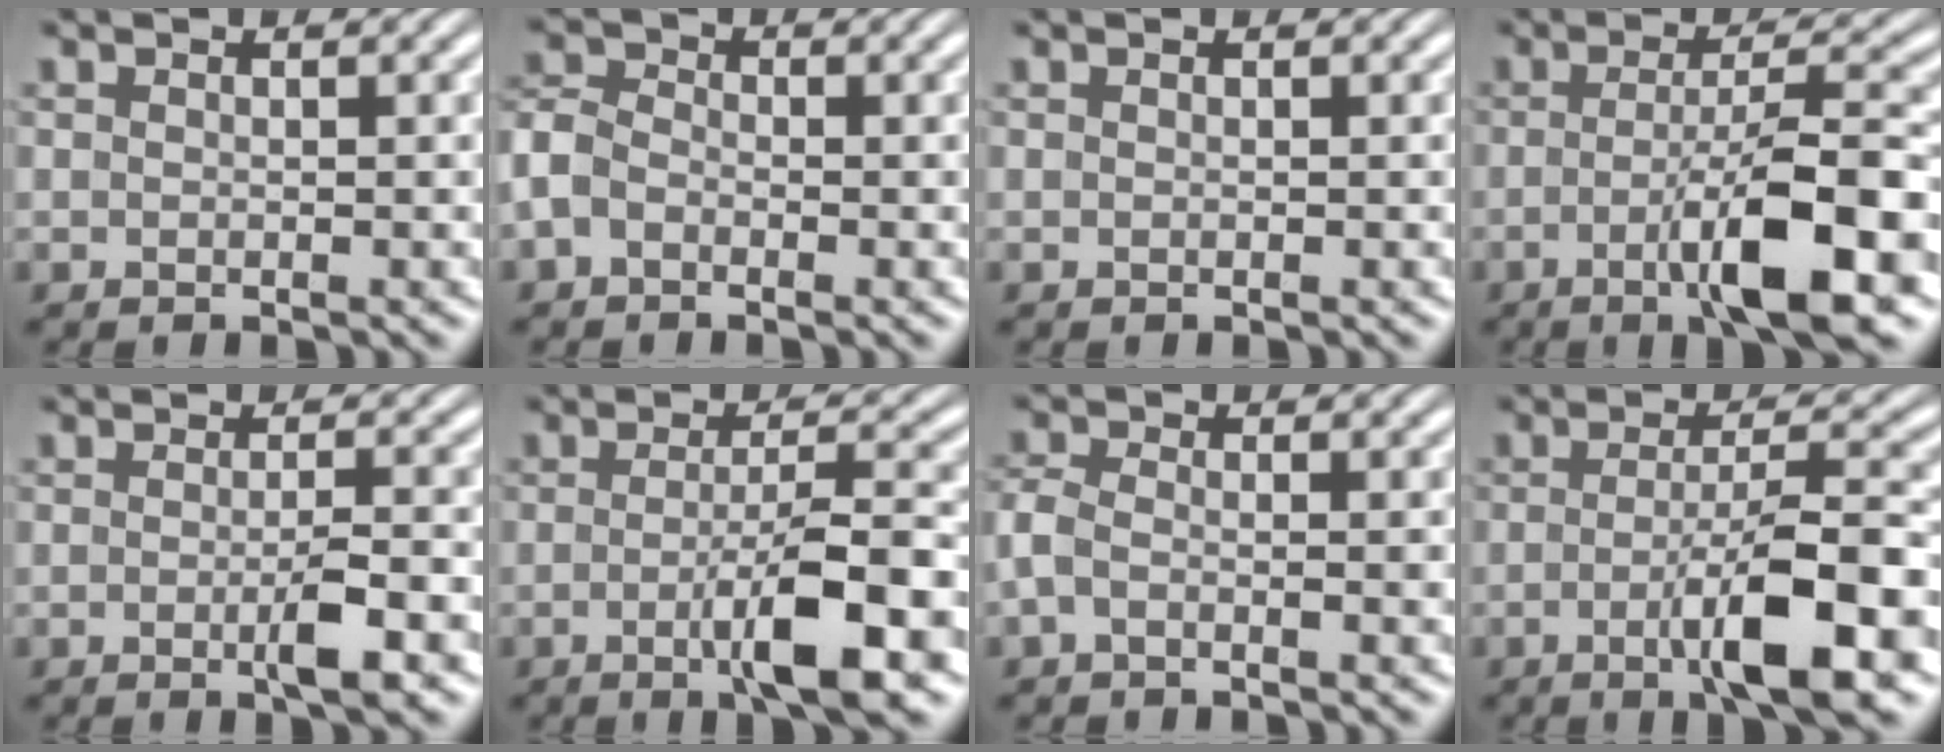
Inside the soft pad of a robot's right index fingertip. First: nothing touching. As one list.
[{"total": 3.2, "force": [-0.9, 2.7, 1.6], "torque": [-0.051, -0.013, -0.017]}, {"total": 0.0}, {"total": 7.5, "force": [-3.0, 1.3, 6.7], "torque": [-0.099, -0.001, -0.045]}, {"total": 2.4, "force": [-1.0, 0.3, 2.1], "torque": [-0.026, 0.002, -0.023]}, {"total": 5.9, "force": [-2.3, 0.8, 5.4], "torque": [-0.078, -0.002, -0.036]}, {"total": 2.8, "force": [-0.8, 1.9, 1.9], "torque": [-0.058, -0.009, -0.015]}, {"total": 6.8, "force": [-2.7, 1.1, 6.2], "torque": [-0.091, -0.003, -0.040]}]